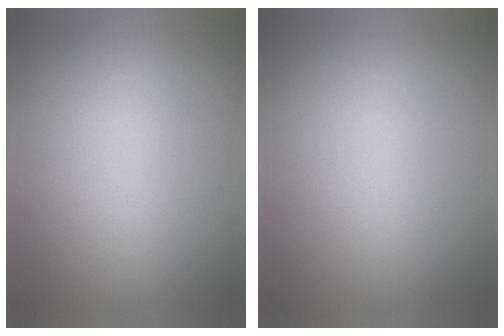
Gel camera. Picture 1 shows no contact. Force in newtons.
{"total": 0.0}